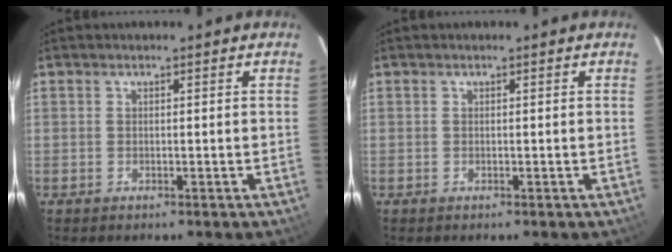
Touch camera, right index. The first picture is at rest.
{"total": 0.0}